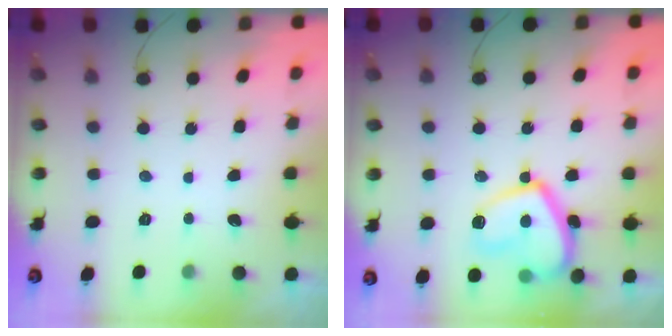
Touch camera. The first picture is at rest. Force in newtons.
{"total": 14.7, "press": 14.7, "slide": 1.3}